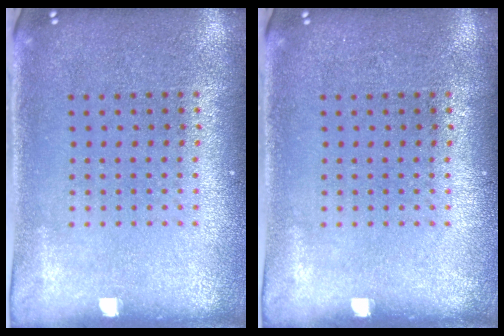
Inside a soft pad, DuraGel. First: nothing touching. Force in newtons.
{"total": 0.0}